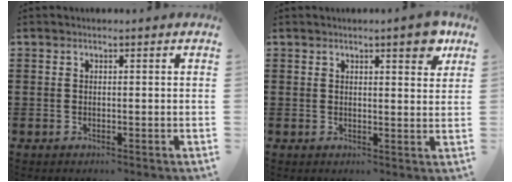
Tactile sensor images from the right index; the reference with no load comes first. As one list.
[{"total": 4.4, "force": [2.8, 1.1, 3.3], "torque": [-0.038, -0.005, 0.041]}]